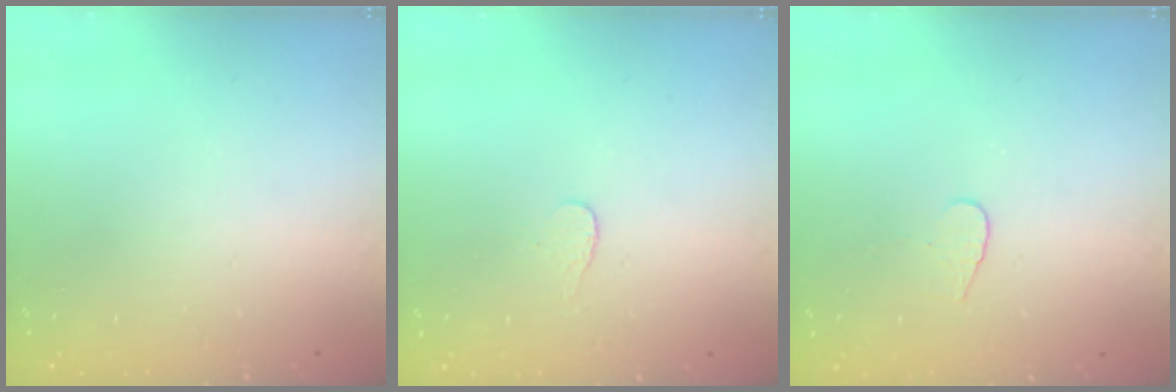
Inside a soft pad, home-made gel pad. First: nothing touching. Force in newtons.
{"total": 2.7, "press": 2.7, "slide": 0.3}
{"total": 4.0, "press": 4.0, "slide": 0.4}